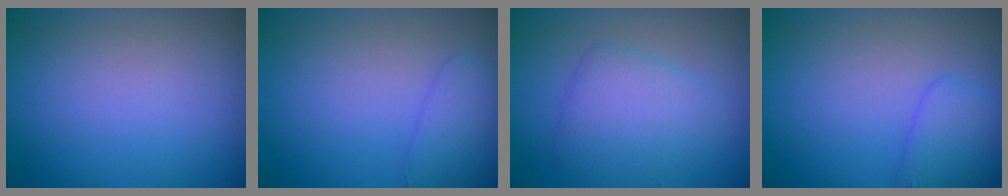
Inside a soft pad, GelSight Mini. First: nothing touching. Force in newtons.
{"total": 1.9, "press": 1.9, "slide": 0.1}
{"total": 3.7, "press": 3.7, "slide": 0.1}
{"total": 2.4, "press": 2.4, "slide": 0.1}